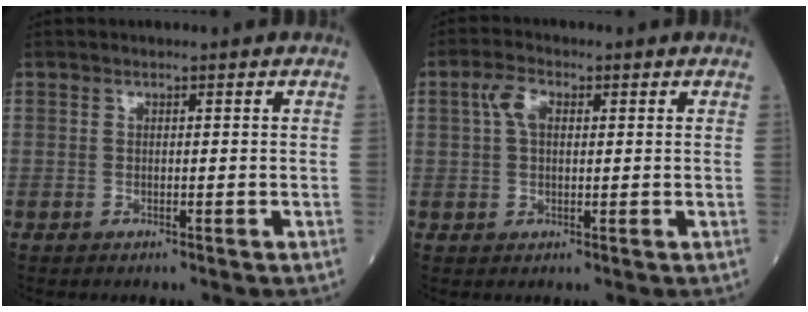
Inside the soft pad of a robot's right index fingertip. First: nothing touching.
{"total": 3.7, "force": [1.1, 2.0, 2.9], "torque": [-0.068, 0.015, 0.022]}